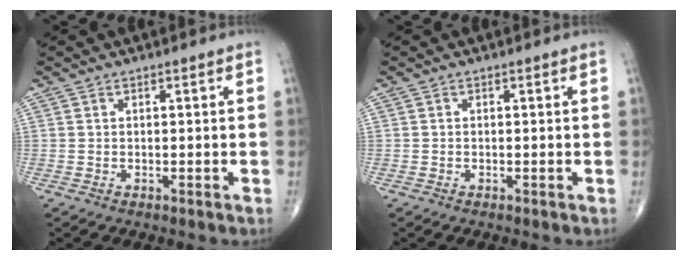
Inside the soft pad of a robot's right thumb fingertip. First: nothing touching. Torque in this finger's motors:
{"motor_torque": [0.06, 0.12, -0.13, -0.05, 0.02]}